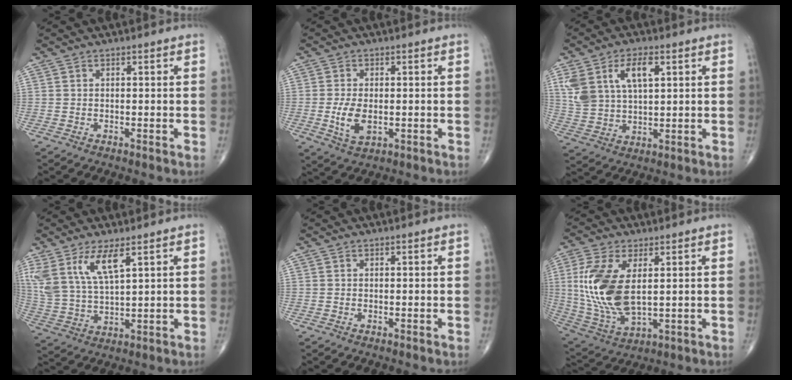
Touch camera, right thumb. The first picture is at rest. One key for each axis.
{"total": 5.6, "fx": -0.8, "fy": 3.0, "fz": 4.7, "tx": -0.094, "ty": -0.009, "tz": -0.010}
{"total": 11.2, "fx": 4.4, "fy": 5.8, "fz": 8.5, "tx": -0.165, "ty": -0.002, "tz": 0.091}
{"total": 11.0, "fx": 5.9, "fy": 3.7, "fz": 8.5, "tx": -0.184, "ty": -0.021, "tz": 0.126}
{"total": 0.0}
{"total": 15.7, "fx": 2.2, "fy": 7.8, "fz": 13.4, "tx": -0.288, "ty": -0.014, "tz": 0.057}